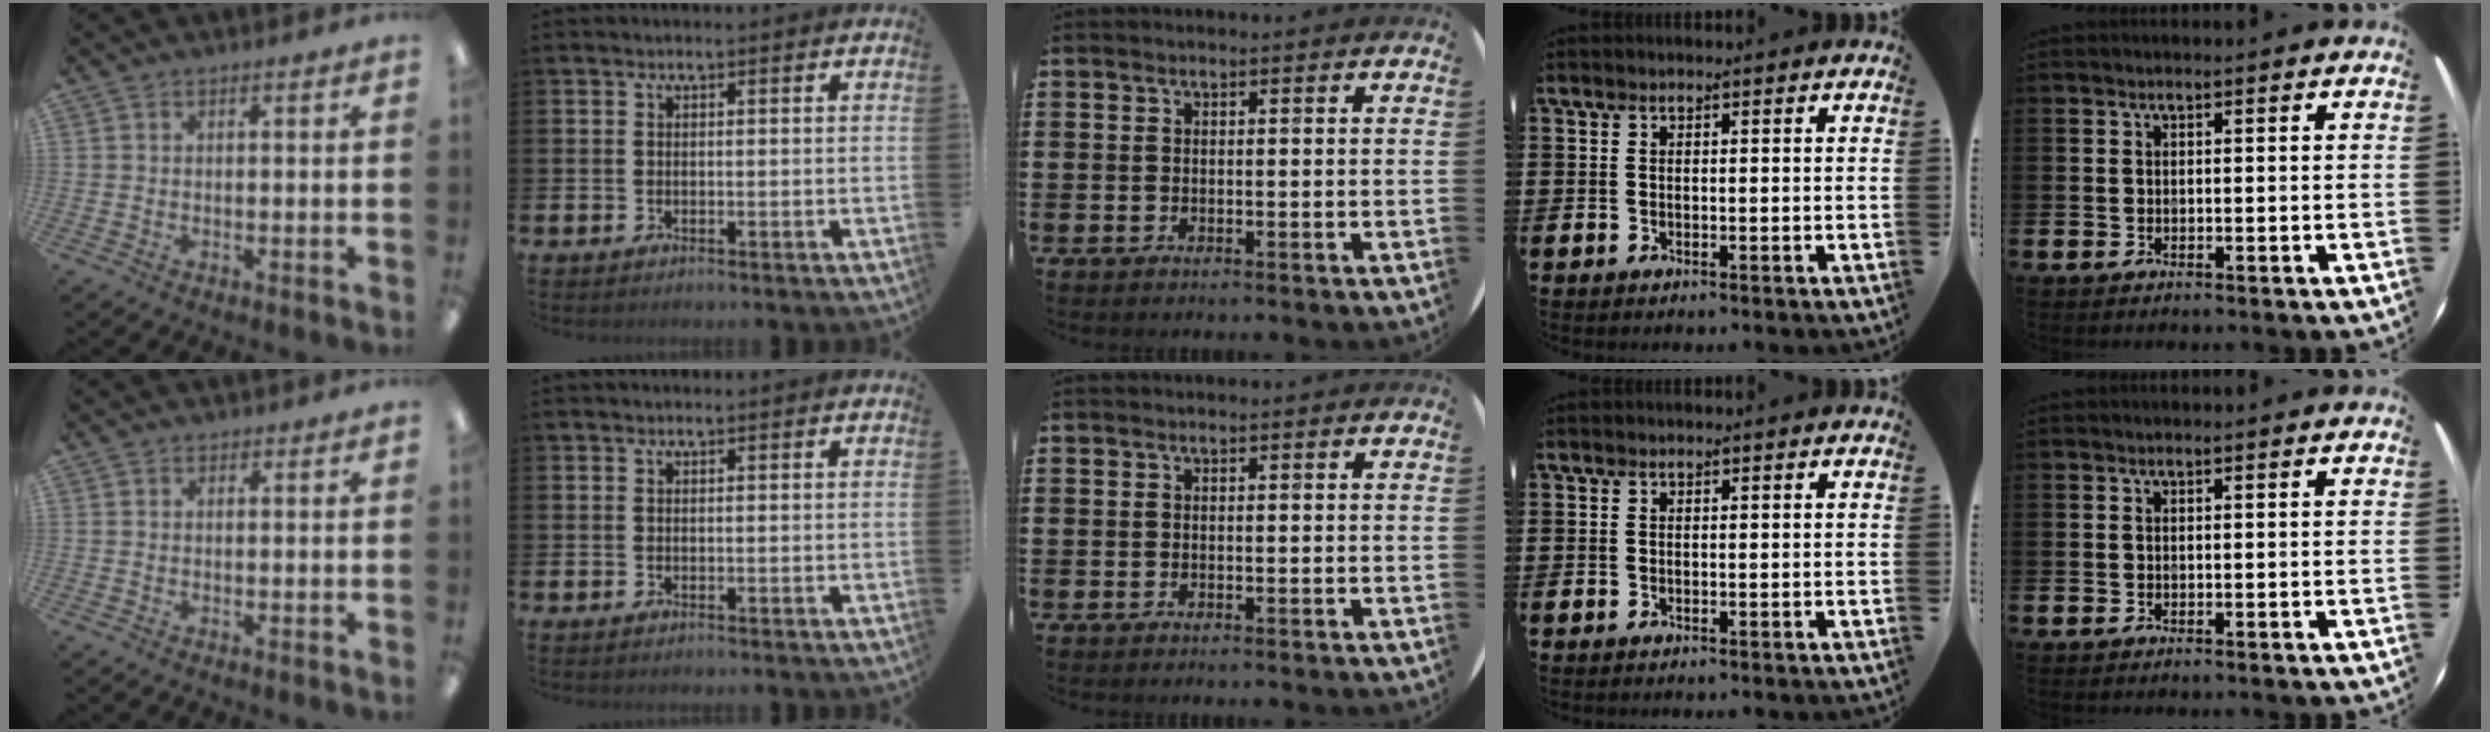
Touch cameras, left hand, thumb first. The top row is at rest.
{}